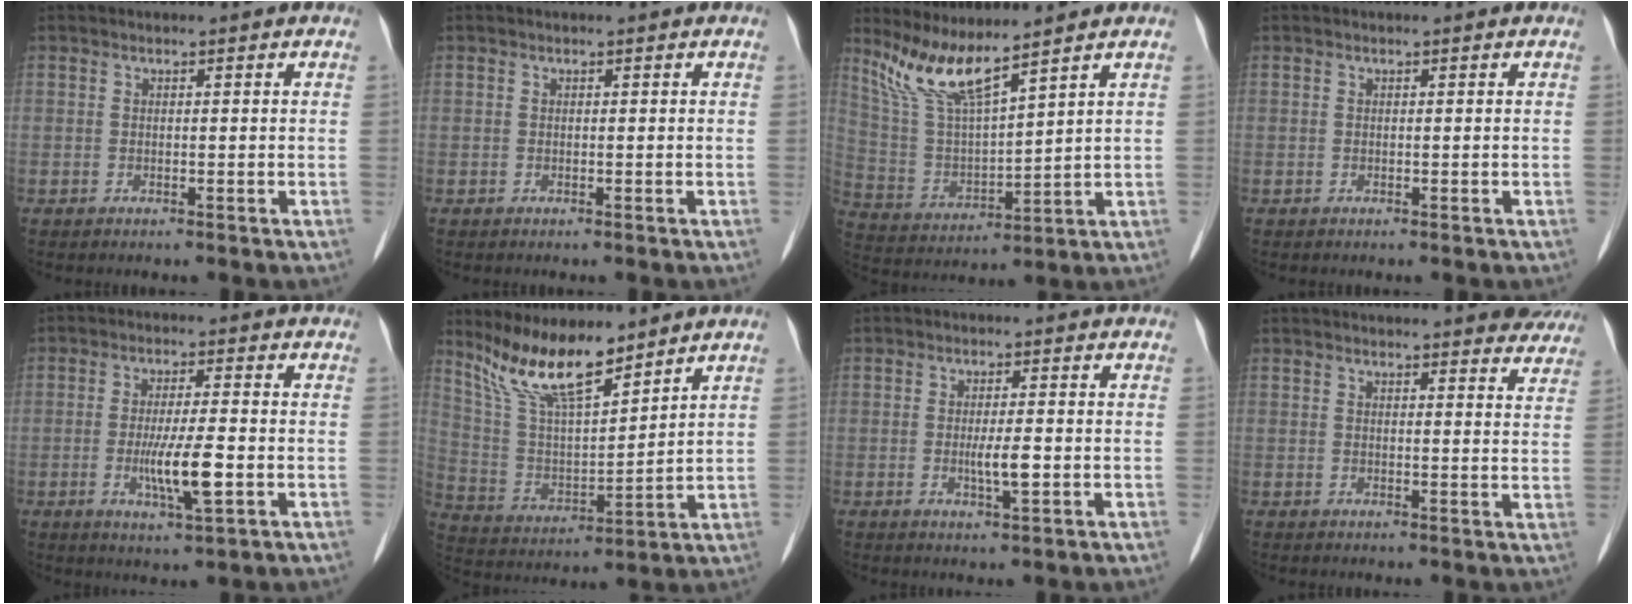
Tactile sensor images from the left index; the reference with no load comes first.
{"total": 0.0}
{"total": 8.9, "force": [7.5, 0.4, 4.8], "torque": [-0.112, -0.008, 0.159]}
{"total": 0.0}
{"total": 6.9, "force": [-1.7, 0.7, 6.7], "torque": [-0.128, -0.013, -0.030]}
{"total": 12.1, "force": [9.8, 2.6, 6.5], "torque": [-0.131, 0.000, 0.196]}
{"total": 3.3, "force": [-0.6, 0.5, 3.2], "torque": [-0.060, -0.003, -0.009]}
{"total": 14.4, "force": [13.3, 2.8, 4.7], "torque": [-0.033, -0.004, 0.138]}